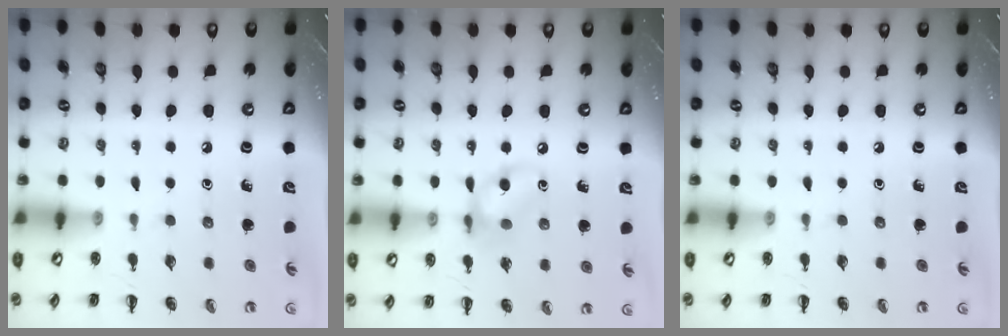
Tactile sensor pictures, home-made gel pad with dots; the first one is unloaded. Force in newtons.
{"total": 9.7, "press": 9.6, "slide": 1.3}
{"total": 0.0}